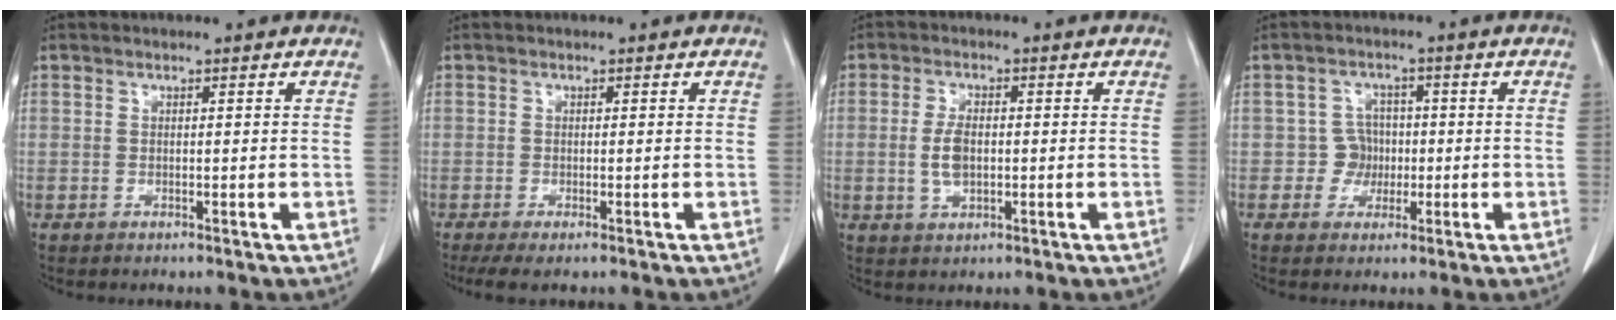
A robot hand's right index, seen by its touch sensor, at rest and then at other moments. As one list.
[{"total": 3.1, "force": [-2.1, 0.5, 2.3], "torque": [-0.041, -0.012, -0.034]}, {"total": 4.4, "force": [-0.5, 1.7, 4.0], "torque": [-0.088, -0.001, -0.009]}, {"total": 3.5, "force": [-0.5, 3.5, 0.4], "torque": [0.003, 0.011, -0.007]}]